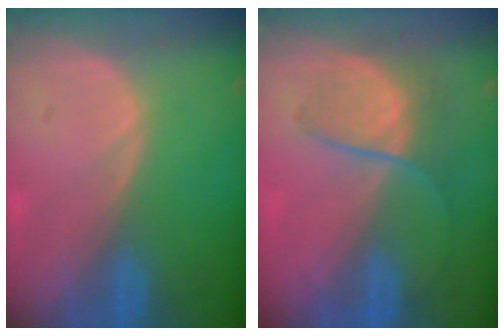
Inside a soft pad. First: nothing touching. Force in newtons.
{"total": 6.4, "press": 6.0, "slide": 2.3}